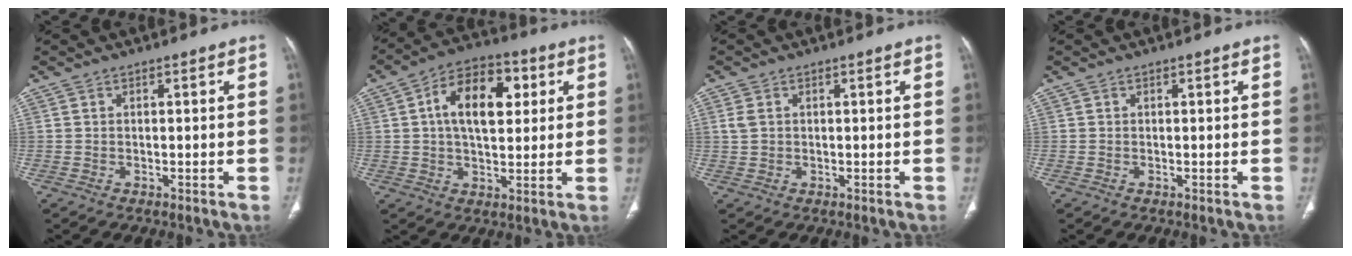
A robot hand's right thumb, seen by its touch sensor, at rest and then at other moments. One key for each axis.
{"total": 14.0, "fx": 3.3, "fy": 8.1, "fz": 10.9, "tx": -0.157, "ty": 0.011, "tz": 0.048}
{"total": 2.1, "fx": 0.6, "fy": 1.6, "fz": 1.3, "tx": -0.032, "ty": 0.004, "tz": 0.019}
{"total": 0.0}